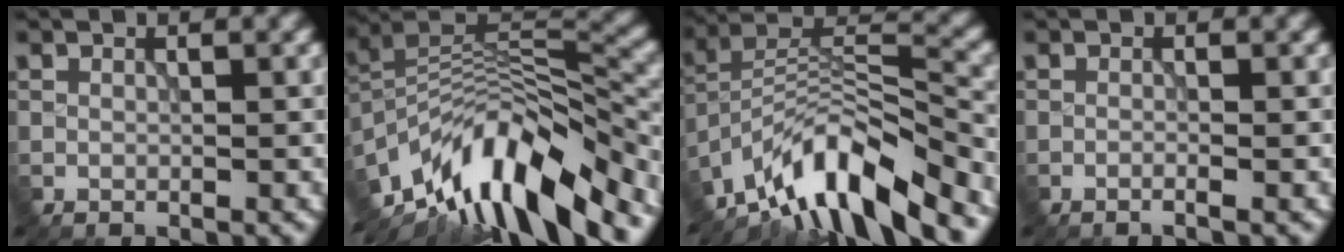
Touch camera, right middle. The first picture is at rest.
{"total": 13.0, "force": [-8.7, 4.7, 8.4], "torque": [-0.151, 0.025, -0.155]}
{"total": 10.9, "force": [-8.1, 3.3, 6.4], "torque": [-0.101, 0.015, -0.159]}
{"total": 0.8, "force": [-0.5, -0.1, 0.6], "torque": [-0.010, 0.000, -0.012]}